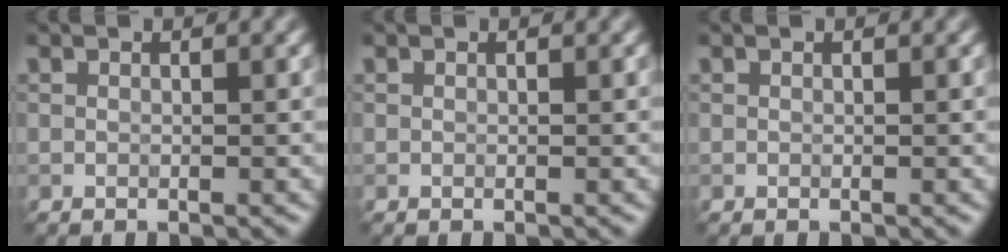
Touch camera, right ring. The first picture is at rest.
{"total": 0.0}
{"total": 0.0}